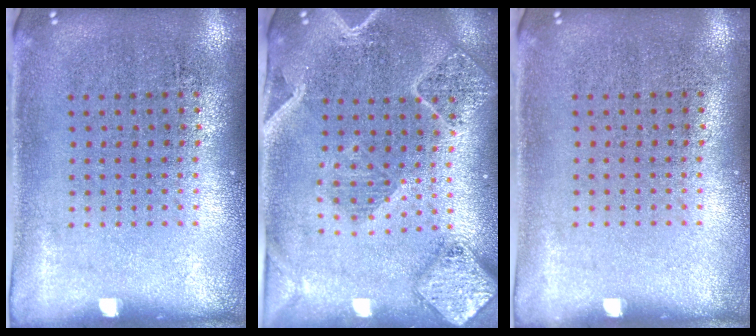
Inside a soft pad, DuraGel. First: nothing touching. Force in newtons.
{"total": 2.4, "press": 2.2, "slide": 0.9}
{"total": 0.0}